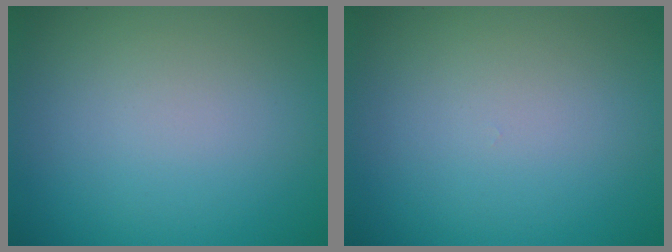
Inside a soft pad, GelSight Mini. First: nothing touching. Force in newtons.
{"total": 0.0}